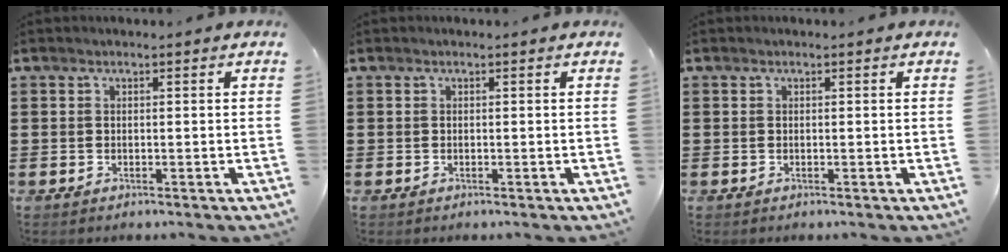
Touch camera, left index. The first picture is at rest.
{"total": 0.0}
{"total": 0.0}